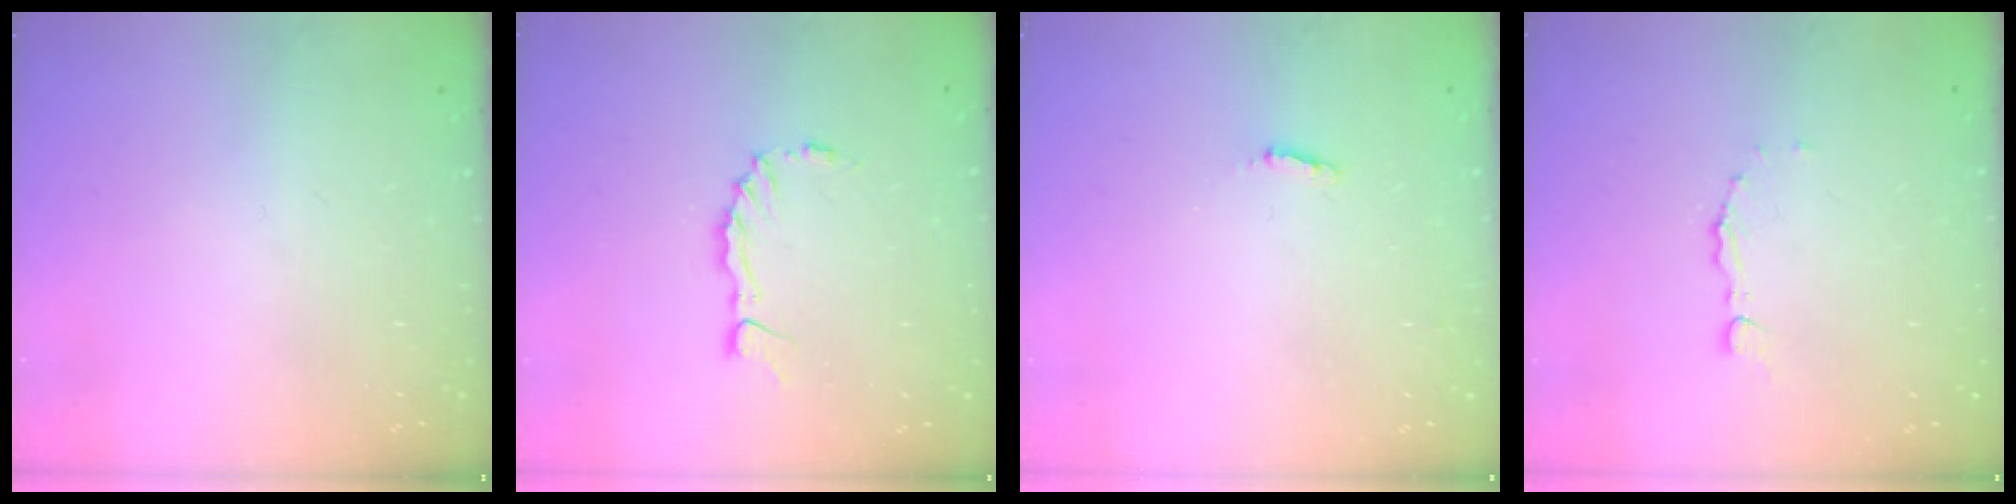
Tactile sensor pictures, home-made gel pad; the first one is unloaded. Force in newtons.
{"total": 1.9, "press": 1.9, "slide": 0.0}
{"total": 2.3, "press": 2.2, "slide": 0.5}
{"total": 1.0, "press": 1.0, "slide": 0.2}